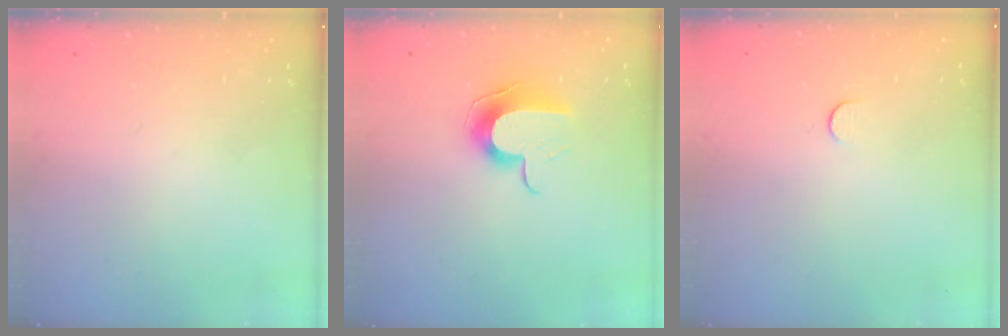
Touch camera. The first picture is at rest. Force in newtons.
{"total": 10.5, "press": 10.5, "slide": 1.1}
{"total": 3.8, "press": 3.8, "slide": 0.3}